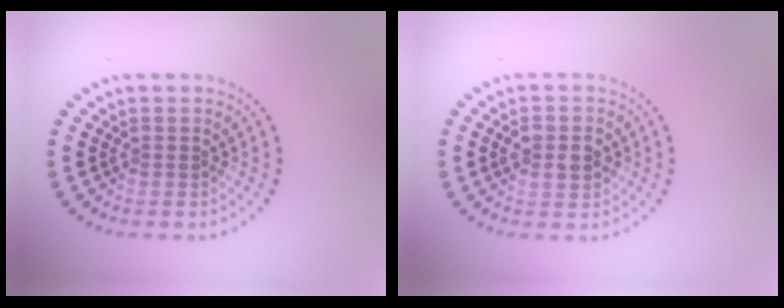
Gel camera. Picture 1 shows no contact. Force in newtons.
{"total": 3.0, "press": 3.0, "slide": 0.2}